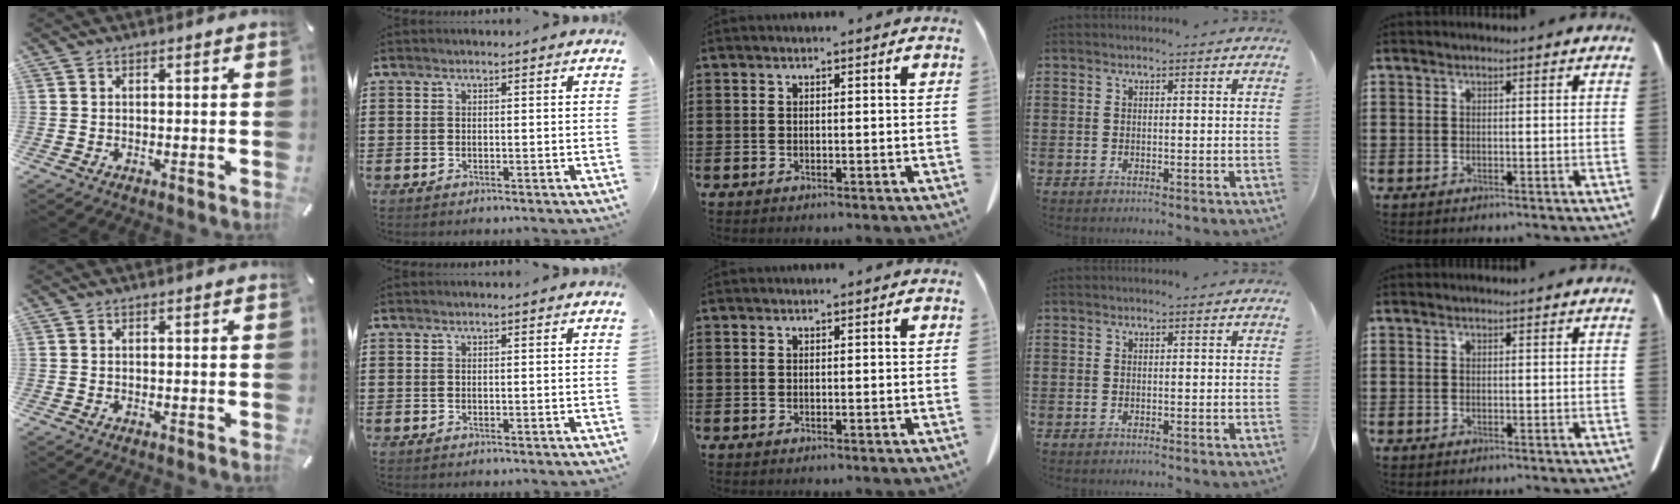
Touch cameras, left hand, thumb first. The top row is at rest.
{}